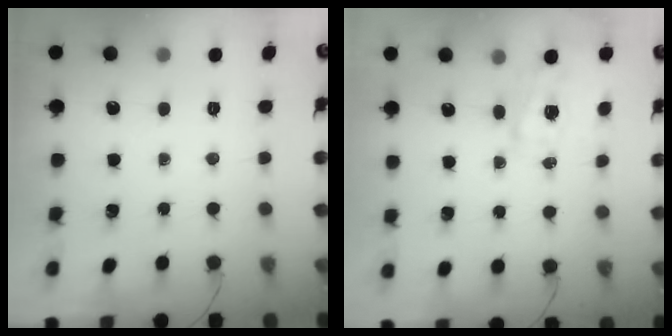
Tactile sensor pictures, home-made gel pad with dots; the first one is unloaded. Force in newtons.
{"total": 9.8, "press": 9.8, "slide": 0.8}